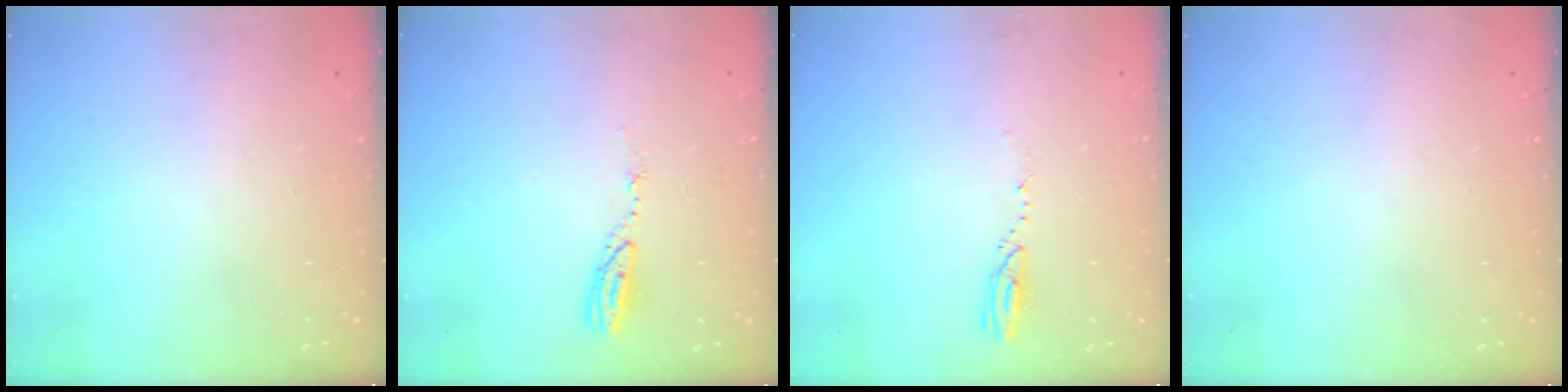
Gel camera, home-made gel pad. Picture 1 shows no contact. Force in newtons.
{"total": 5.3, "press": 5.3, "slide": 0.2}
{"total": 2.9, "press": 2.9, "slide": 0.4}
{"total": 2.2, "press": 2.1, "slide": 0.8}